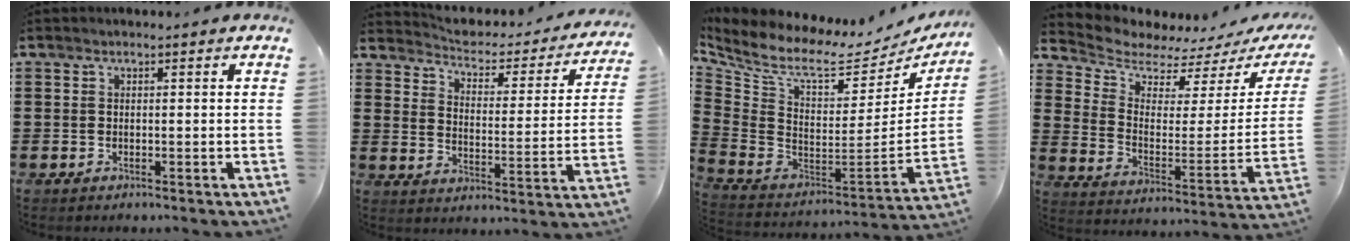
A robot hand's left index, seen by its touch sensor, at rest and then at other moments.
{"total": 3.2, "force": [3.0, 0.5, 0.7], "torque": [-0.035, -0.028, 0.043]}
{"total": 7.8, "force": [5.4, 2.8, 4.9], "torque": [-0.128, -0.055, 0.087]}
{"total": 4.8, "force": [4.5, 1.6, 0.6], "torque": [-0.047, -0.041, 0.074]}